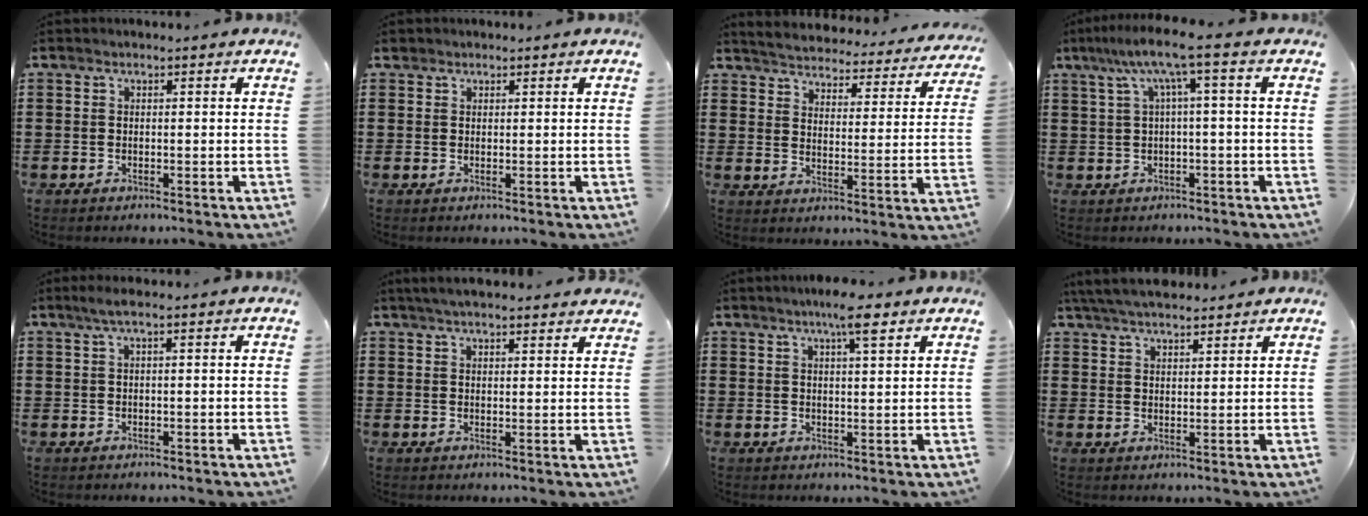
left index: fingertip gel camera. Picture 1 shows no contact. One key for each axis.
{"total": 0.9, "fx": 0.8, "fy": 0.5, "fz": 0.1, "tx": -0.005, "ty": 0.003, "tz": 0.015}
{"total": 3.8, "fx": 3.8, "fy": -0.3, "fz": 0.0, "tx": -0.024, "ty": -0.036, "tz": 0.059}
{"total": 7.0, "fx": 1.7, "fy": 0.2, "fz": 6.8, "tx": -0.135, "ty": 0.004, "tz": 0.023}
{"total": 1.5, "fx": 0.3, "fy": 0.0, "fz": 1.5, "tx": -0.027, "ty": -0.003, "tz": 0.005}
{"total": 3.3, "fx": 3.1, "fy": 0.2, "fz": 1.2, "tx": -0.031, "ty": 0.001, "tz": 0.058}
{"total": 5.9, "fx": 3.8, "fy": 1.2, "fz": 4.3, "tx": -0.068, "ty": 0.000, "tz": 0.060}
{"total": 4.6, "fx": 4.3, "fy": 0.7, "fz": 1.4, "tx": -0.040, "ty": -0.008, "tz": 0.080}